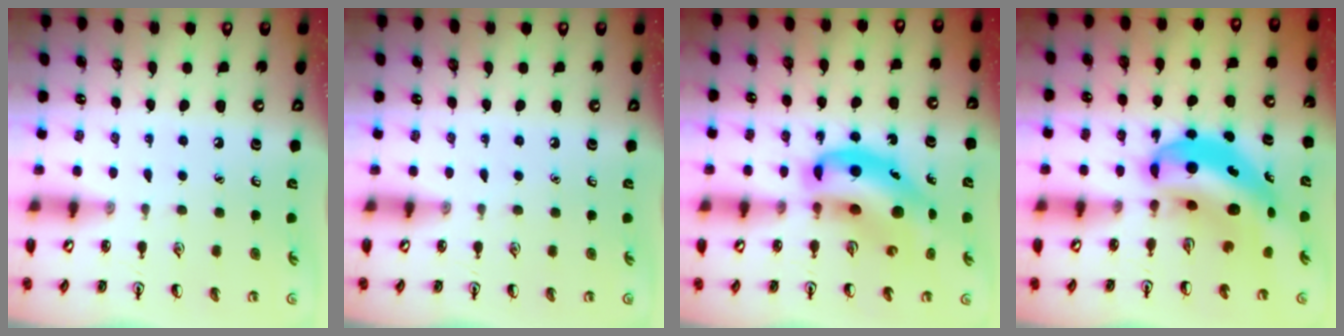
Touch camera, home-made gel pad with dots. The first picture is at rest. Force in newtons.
{"total": 0.0}
{"total": 14.3, "press": 13.8, "slide": 3.8}
{"total": 10.3, "press": 9.8, "slide": 3.1}